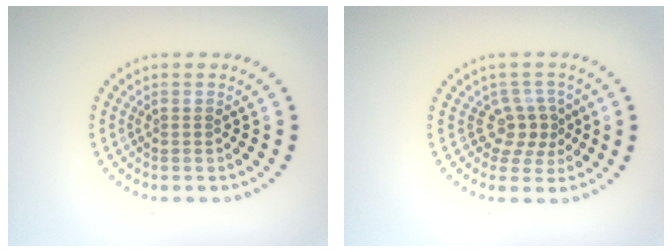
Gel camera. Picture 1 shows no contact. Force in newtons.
{"total": 2.5, "press": 1.8, "slide": 1.7}